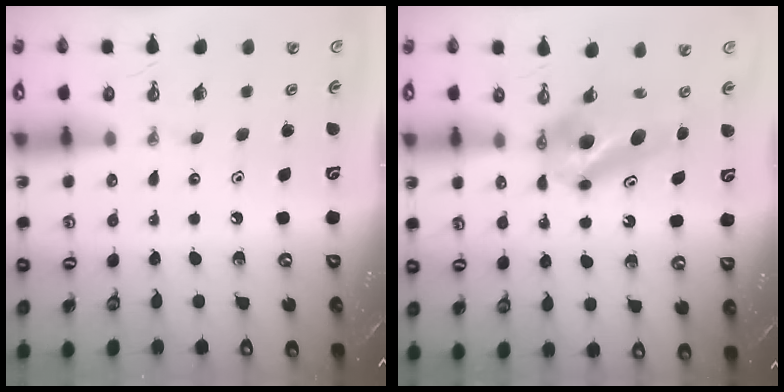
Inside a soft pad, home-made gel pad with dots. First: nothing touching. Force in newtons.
{"total": 8.4, "press": 5.9, "slide": 5.9}